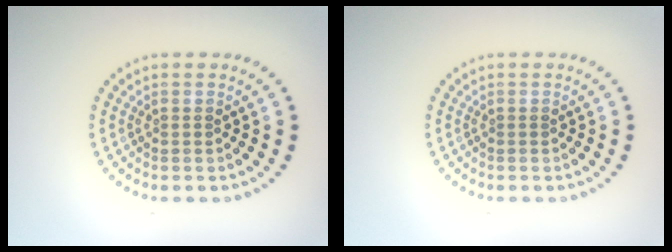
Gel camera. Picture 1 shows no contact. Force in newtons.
{"total": 0.0}